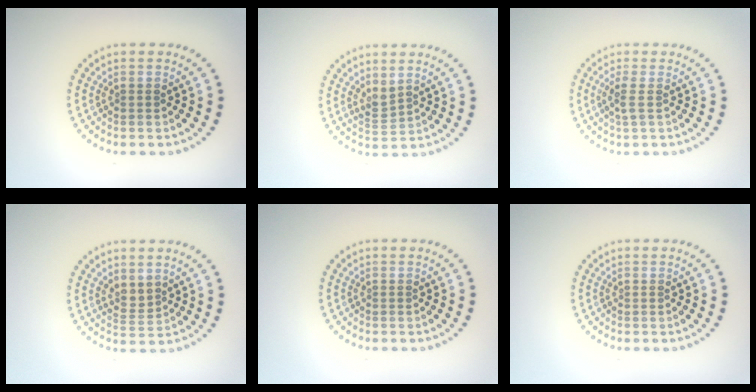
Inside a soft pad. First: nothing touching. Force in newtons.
{"total": 1.5, "press": 1.3, "slide": 0.9}
{"total": 1.3, "press": 1.2, "slide": 0.7}
{"total": 1.7, "press": 1.4, "slide": 0.9}
{"total": 0.0}
{"total": 0.0}